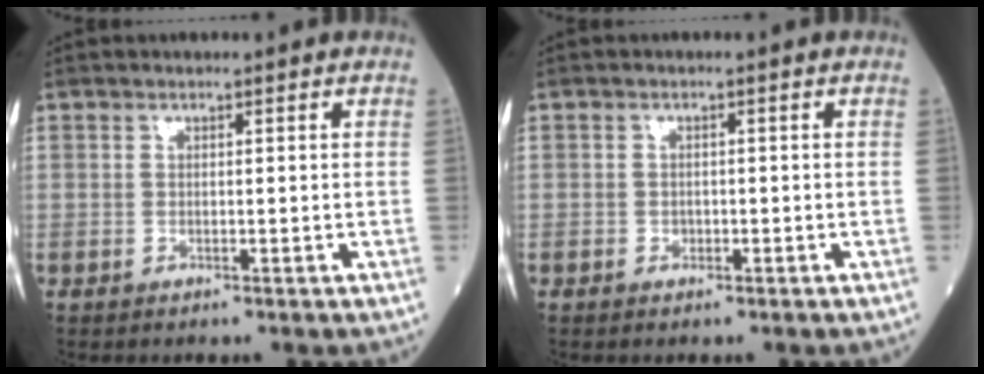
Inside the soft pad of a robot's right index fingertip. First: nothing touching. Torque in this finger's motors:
{"motor_torque": [0.11, -0.03, -0.02, 0.00]}